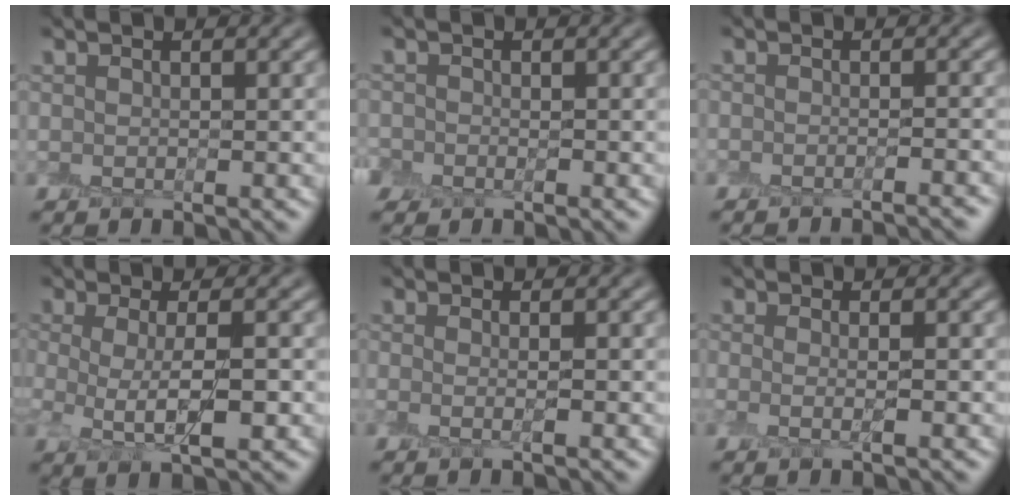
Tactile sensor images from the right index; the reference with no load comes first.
{"total": 1.4, "force": [-0.8, 1.0, 0.4], "torque": [-0.004, -0.003, -0.018]}
{"total": 2.6, "force": [-2.4, 0.3, 1.1], "torque": [-0.005, 0.006, -0.029]}
{"total": 4.3, "force": [-0.6, 1.2, 4.1], "torque": [-0.082, -0.008, -0.011]}
{"total": 1.2, "force": [-0.4, 0.1, 1.1], "torque": [-0.025, -0.006, -0.008]}
{"total": 1.7, "force": [-0.5, 0.2, 1.6], "torque": [-0.035, -0.008, -0.010]}